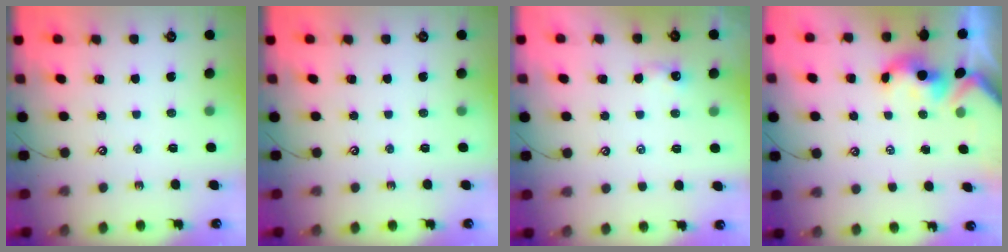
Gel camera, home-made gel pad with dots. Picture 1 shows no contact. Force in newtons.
{"total": 0.0}
{"total": 3.2, "press": 3.2, "slide": 0.2}
{"total": 0.5, "press": 0.4, "slide": 0.4}